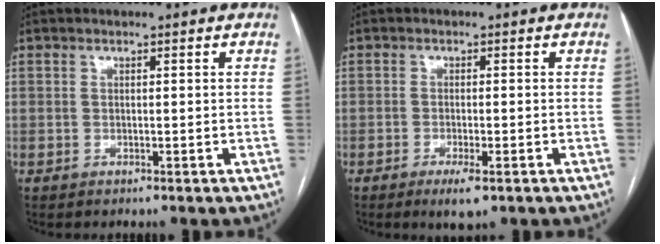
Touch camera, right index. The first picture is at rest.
{"total": 3.7, "force": [-2.1, 0.7, 3.0], "torque": [-0.052, -0.007, -0.031]}